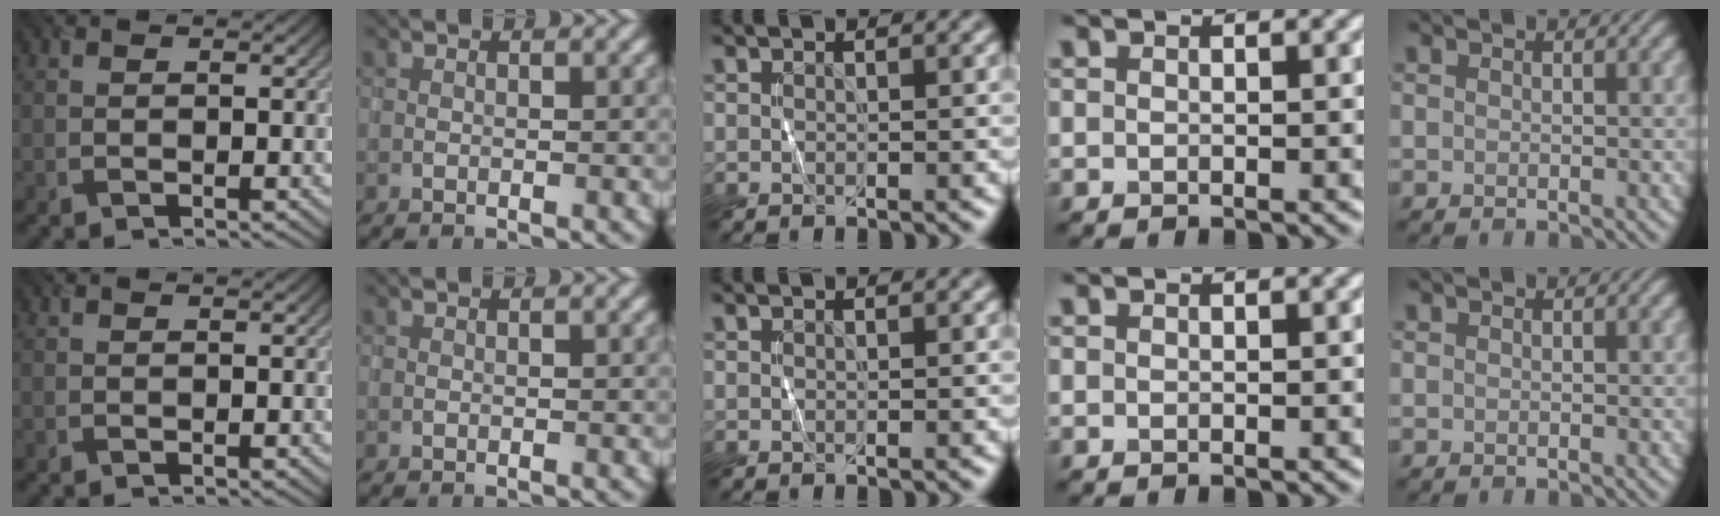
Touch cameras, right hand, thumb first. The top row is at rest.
{}